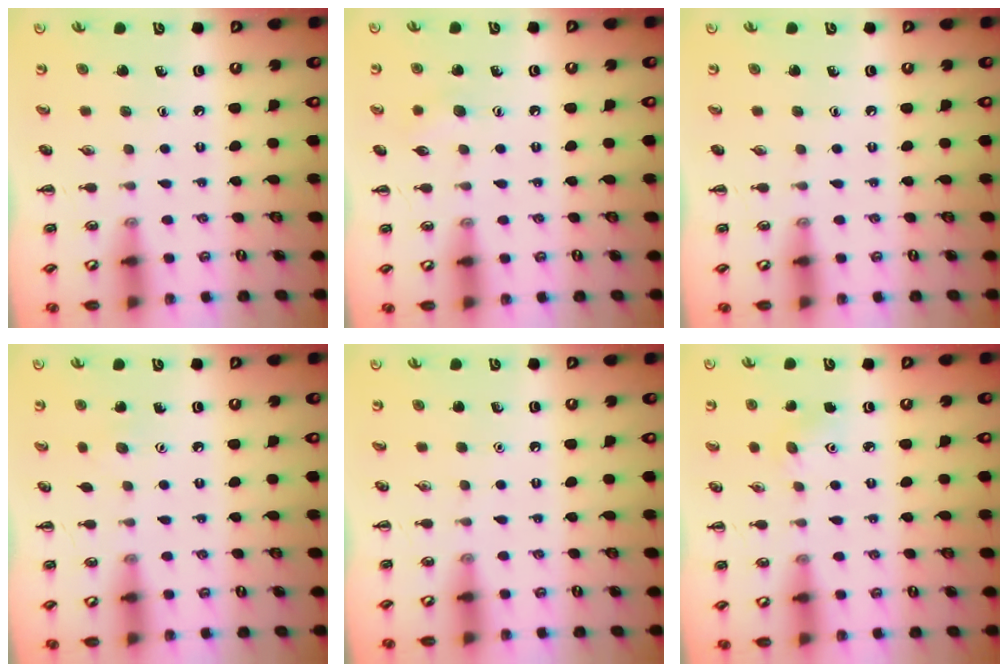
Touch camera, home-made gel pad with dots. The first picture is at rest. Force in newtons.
{"total": 5.7, "press": 5.5, "slide": 1.3}
{"total": 0.0}
{"total": 3.2, "press": 3.1, "slide": 0.7}
{"total": 0.0}
{"total": 4.9, "press": 4.7, "slide": 1.4}